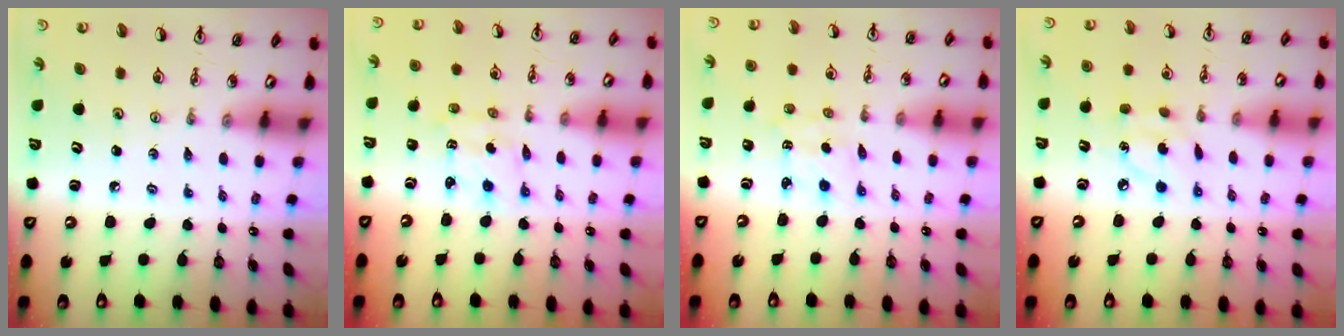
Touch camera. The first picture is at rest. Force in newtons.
{"total": 1.9, "press": 1.9, "slide": 0.4}
{"total": 2.0, "press": 1.9, "slide": 0.6}
{"total": 5.3, "press": 5.3, "slide": 0.2}